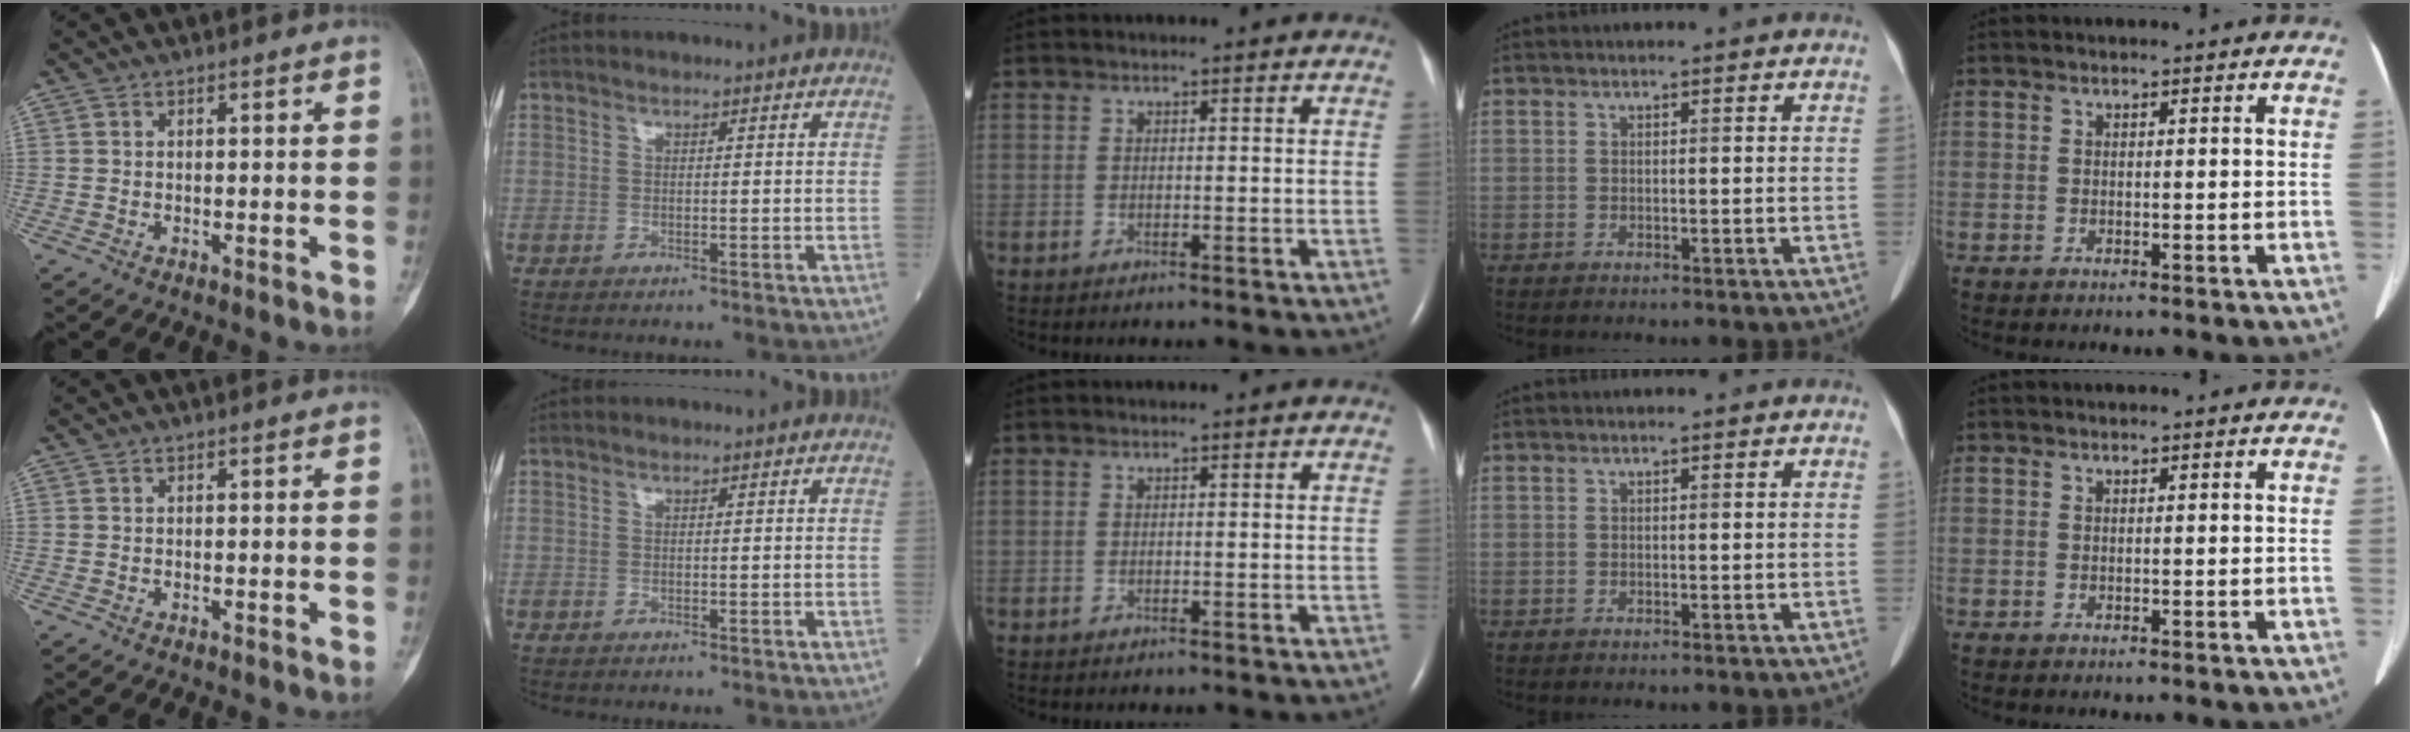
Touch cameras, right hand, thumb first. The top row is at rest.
{}